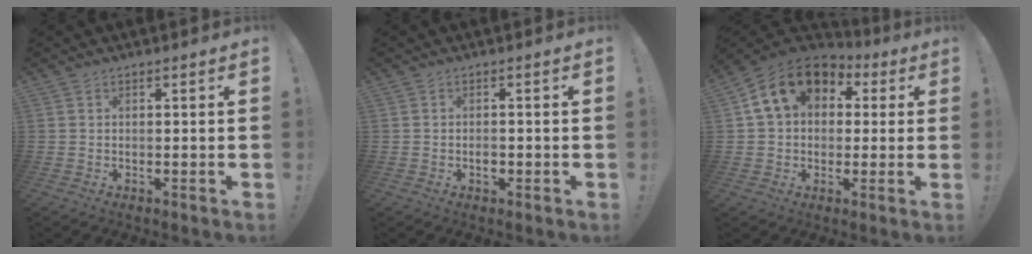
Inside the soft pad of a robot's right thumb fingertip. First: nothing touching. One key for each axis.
{"total": 1.9, "fx": -0.9, "fy": 1.2, "fz": 1.1, "tx": -0.018, "ty": 0.002, "tz": -0.016}
{"total": 15.4, "fx": 5.6, "fy": 11.2, "fz": 8.9, "tx": -0.141, "ty": -0.007, "tz": 0.106}